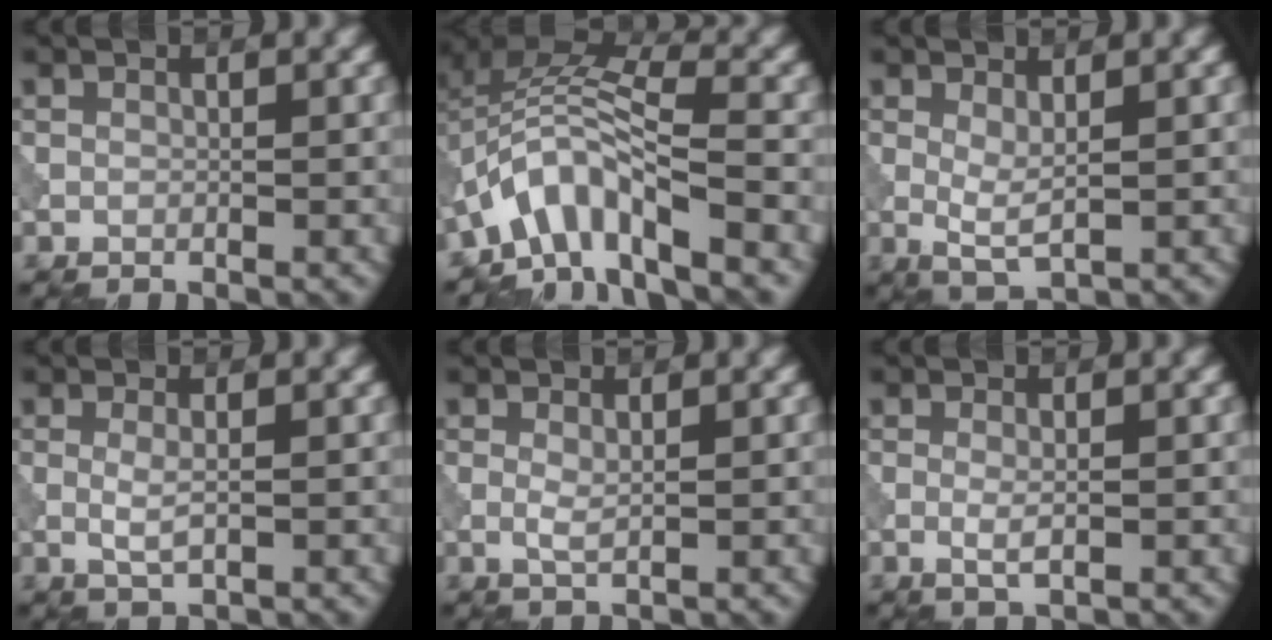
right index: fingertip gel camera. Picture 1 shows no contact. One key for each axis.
{"total": 7.5, "fx": -3.9, "fy": 2.7, "fz": 5.9, "tx": -0.098, "ty": 0.011, "tz": -0.086}
{"total": 2.2, "fx": 0.5, "fy": 0.5, "fz": 2.1, "tx": -0.044, "ty": -0.005, "tz": 0.012}
{"total": 1.6, "fx": 0.0, "fy": 0.3, "fz": 1.6, "tx": -0.037, "ty": -0.001, "tz": 0.001}
{"total": 1.2, "fx": 0.2, "fy": 0.2, "fz": 1.2, "tx": -0.026, "ty": 0.000, "tz": 0.003}
{"total": 1.4, "fx": -0.1, "fy": 0.3, "fz": 1.4, "tx": -0.030, "ty": -0.003, "tz": -0.003}